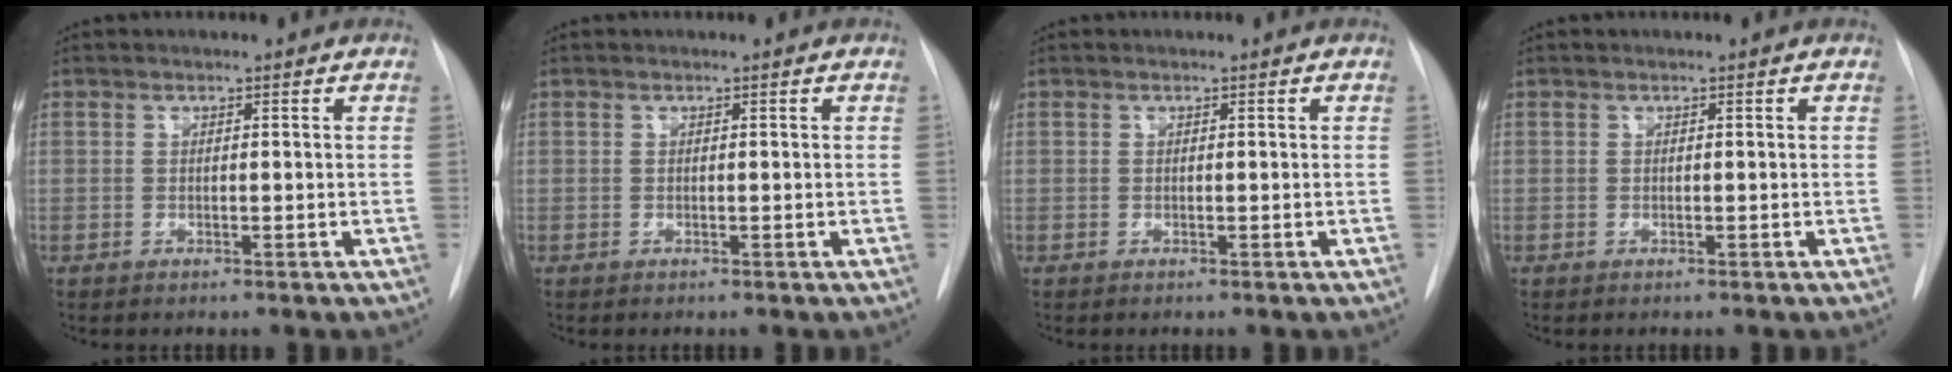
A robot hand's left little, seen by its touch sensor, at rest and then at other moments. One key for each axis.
{"total": 0.0}
{"total": 0.0}
{"total": 0.0}